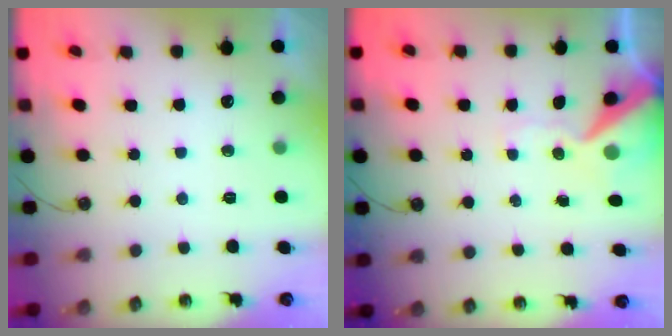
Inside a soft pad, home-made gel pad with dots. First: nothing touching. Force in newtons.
{"total": 11.2, "press": 11.0, "slide": 1.8}